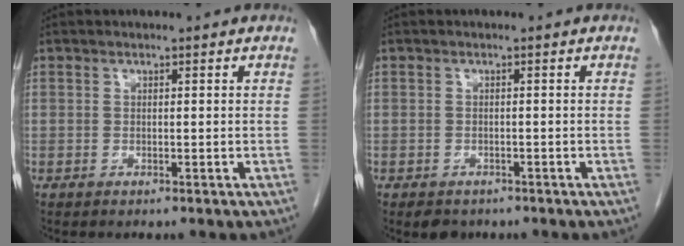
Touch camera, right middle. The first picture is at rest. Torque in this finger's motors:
{"motor_torque": [-0.03, 0.07, 0.00, 0.00]}